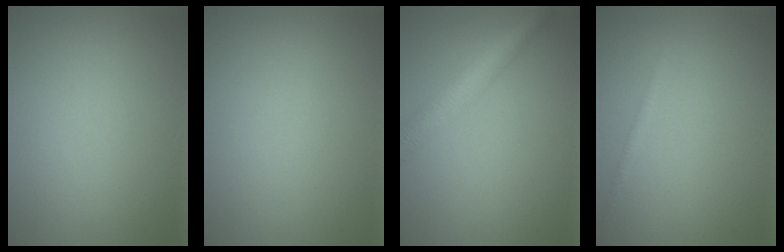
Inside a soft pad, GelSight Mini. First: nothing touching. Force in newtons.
{"total": 0.0}
{"total": 4.6, "press": 4.6, "slide": 0.1}
{"total": 0.7, "press": 0.7, "slide": 0.1}